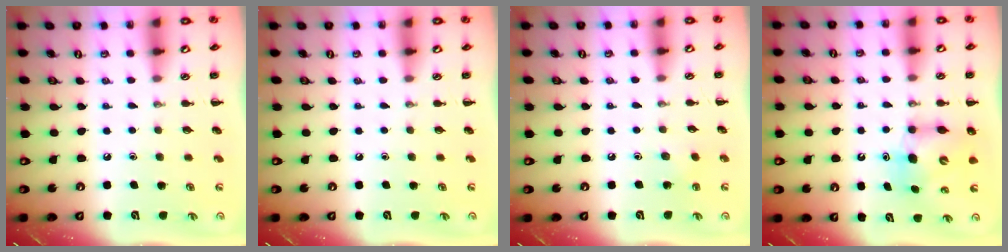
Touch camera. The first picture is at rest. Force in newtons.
{"total": 0.0}
{"total": 3.8, "press": 3.6, "slide": 1.1}
{"total": 6.5, "press": 6.4, "slide": 1.1}